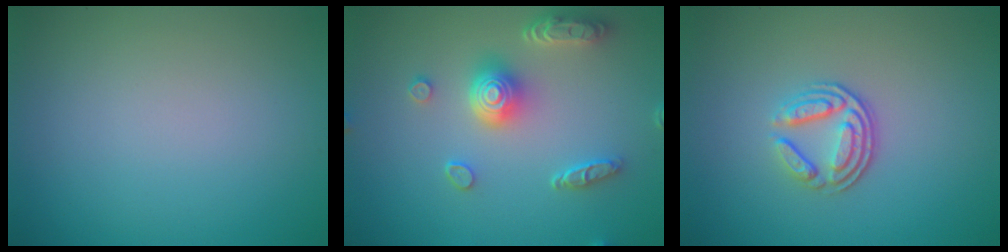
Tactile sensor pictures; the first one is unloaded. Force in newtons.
{"total": 5.0, "press": 4.0, "slide": 3.0}
{"total": 3.6, "press": 2.7, "slide": 2.4}